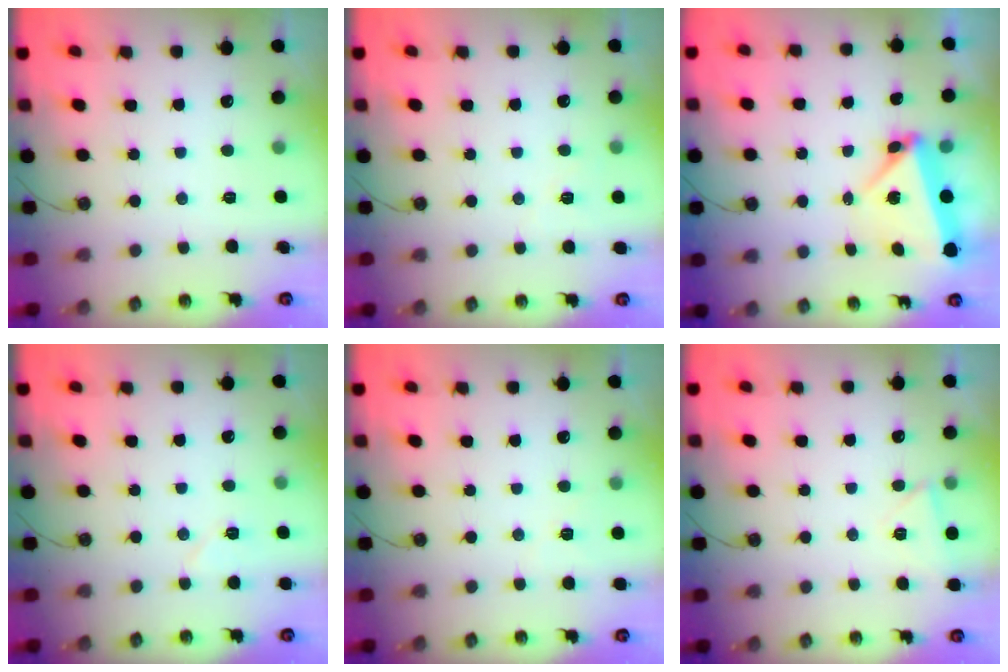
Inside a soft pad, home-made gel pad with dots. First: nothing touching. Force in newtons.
{"total": 4.4, "press": 3.8, "slide": 2.3}
{"total": 5.6, "press": 4.5, "slide": 3.3}
{"total": 5.9, "press": 5.8, "slide": 1.0}
{"total": 3.9, "press": 3.6, "slide": 1.5}
{"total": 5.3, "press": 2.4, "slide": 4.7}